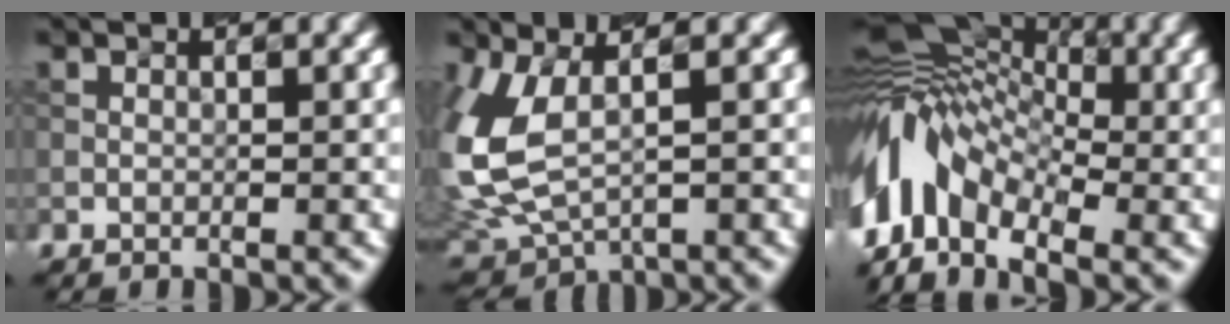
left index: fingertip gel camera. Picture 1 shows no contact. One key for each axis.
{"total": 7.6, "fx": 0.5, "fy": 4.0, "fz": 6.4, "tx": -0.165, "ty": -0.012, "tz": 0.021}
{"total": 10.3, "fx": -3.1, "fy": 6.5, "fz": 7.4, "tx": -0.138, "ty": 0.016, "tz": -0.074}